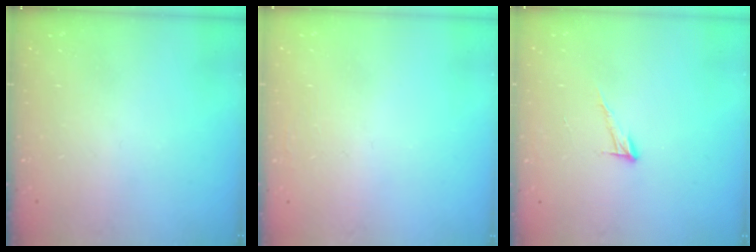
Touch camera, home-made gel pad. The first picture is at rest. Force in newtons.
{"total": 1.8, "press": 1.7, "slide": 0.4}
{"total": 5.9, "press": 5.9, "slide": 0.3}